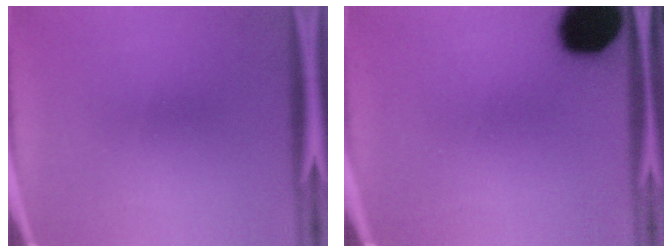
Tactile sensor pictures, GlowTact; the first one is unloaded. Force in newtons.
{"total": 18.7}